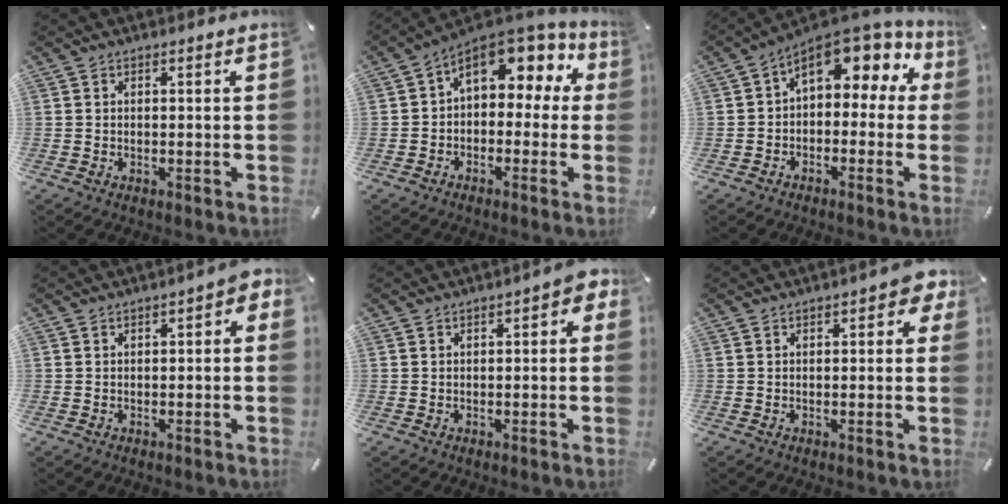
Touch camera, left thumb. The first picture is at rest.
{"total": 9.2, "force": [4.5, 5.9, 5.5], "torque": [-0.082, -0.032, 0.080]}
{"total": 9.1, "force": [4.8, 5.2, 5.7], "torque": [-0.087, -0.037, 0.086]}
{"total": 2.7, "force": [-1.3, 1.3, 2.0], "torque": [-0.036, 0.012, -0.025]}
{"total": 2.8, "force": [-1.0, 1.4, 2.3], "torque": [-0.033, 0.007, -0.021]}
{"total": 3.3, "force": [0.2, 1.6, 2.8], "torque": [-0.037, 0.002, 0.000]}